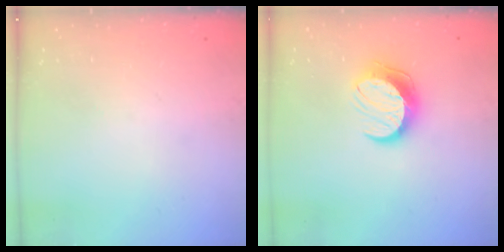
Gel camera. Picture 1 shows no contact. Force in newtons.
{"total": 10.8, "press": 10.8, "slide": 0.5}